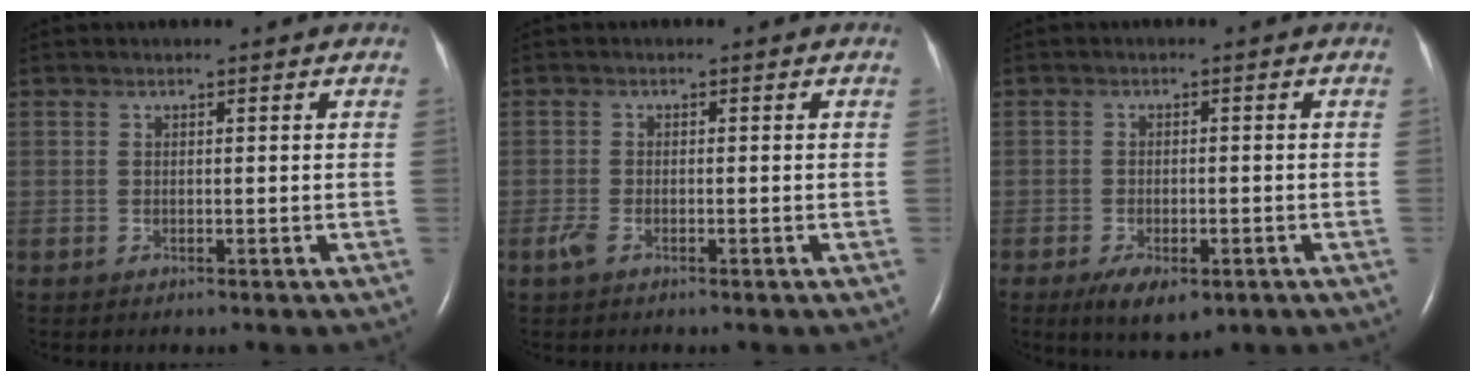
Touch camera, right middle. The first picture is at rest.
{"total": 1.7, "force": [-1.0, 0.7, 1.2], "torque": [-0.035, -0.003, -0.020]}
{"total": 5.9, "force": [-3.4, 2.4, 4.2], "torque": [-0.073, -0.009, -0.048]}